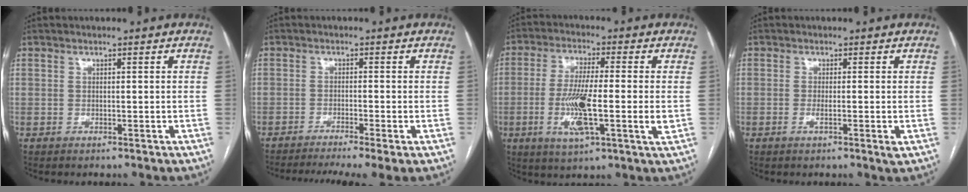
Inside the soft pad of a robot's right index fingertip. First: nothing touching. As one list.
[{"total": 8.4, "force": [-6.3, 0.4, 5.5], "torque": [-0.084, -0.010, -0.101]}, {"total": 11.6, "force": [-1.8, 1.2, 11.3], "torque": [-0.215, -0.009, -0.037]}, {"total": 2.6, "force": [-0.6, 0.1, 2.6], "torque": [-0.039, -0.007, -0.010]}]